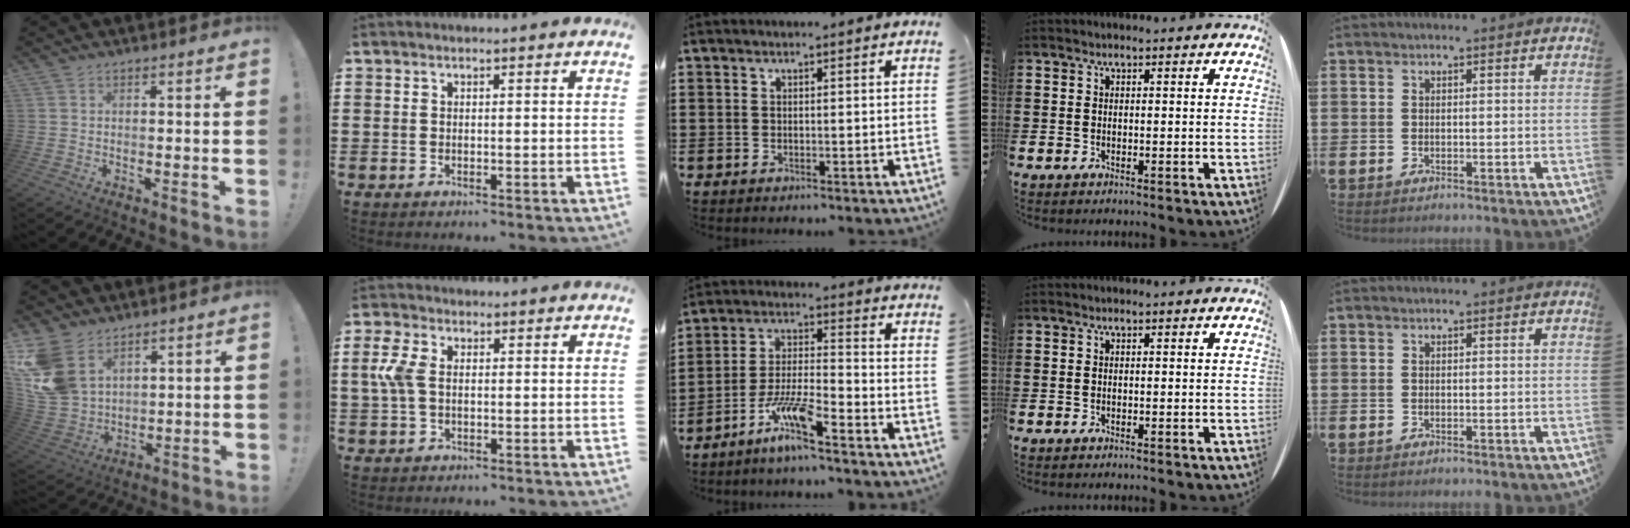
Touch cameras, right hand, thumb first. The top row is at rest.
{"thumb": {"total": 13.9, "force": [7.4, 9.2, 7.4], "torque": [-0.154, -0.045, 0.149]}, "index": {"total": 5.1, "force": [0.4, 3.1, 4.0], "torque": [-0.113, 0.000, -0.002]}, "middle": {"total": 7.7, "force": [-5.6, 0.7, 5.3], "torque": [-0.120, -0.013, -0.109]}}